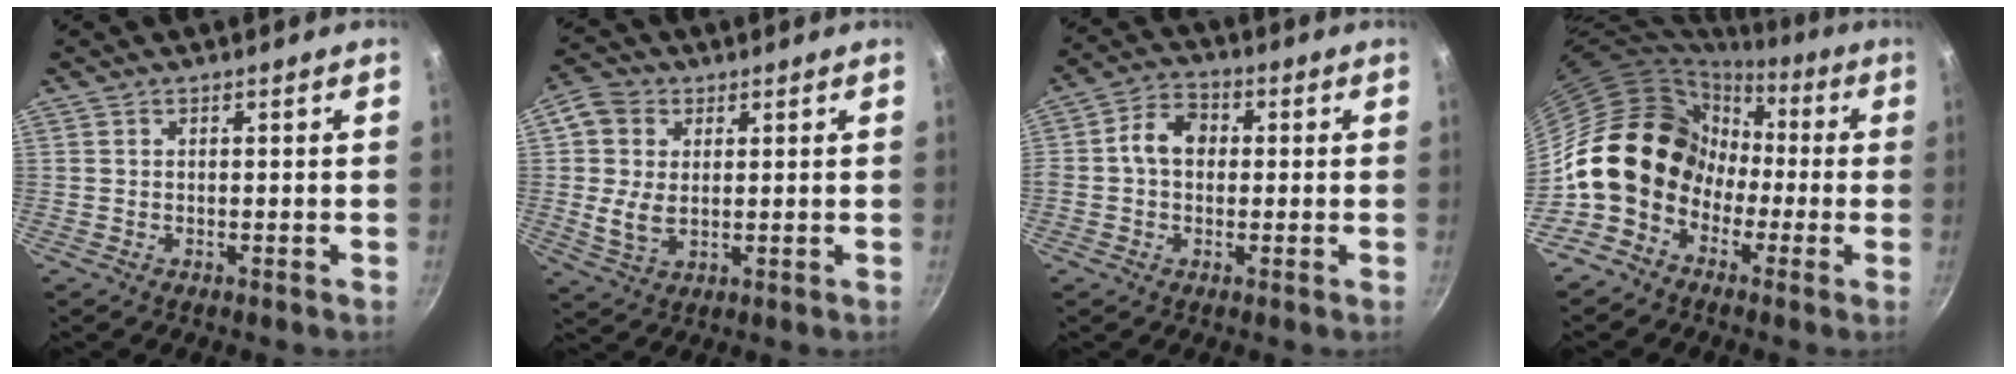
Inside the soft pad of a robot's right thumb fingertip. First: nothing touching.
{"total": 8.6, "force": [1.3, 6.3, 5.6], "torque": [-0.092, -0.005, 0.020]}
{"total": 7.2, "force": [0.4, 5.6, 4.5], "torque": [-0.054, 0.018, -0.008]}
{"total": 13.7, "force": [-3.0, 11.6, 6.8], "torque": [-0.051, 0.048, -0.060]}